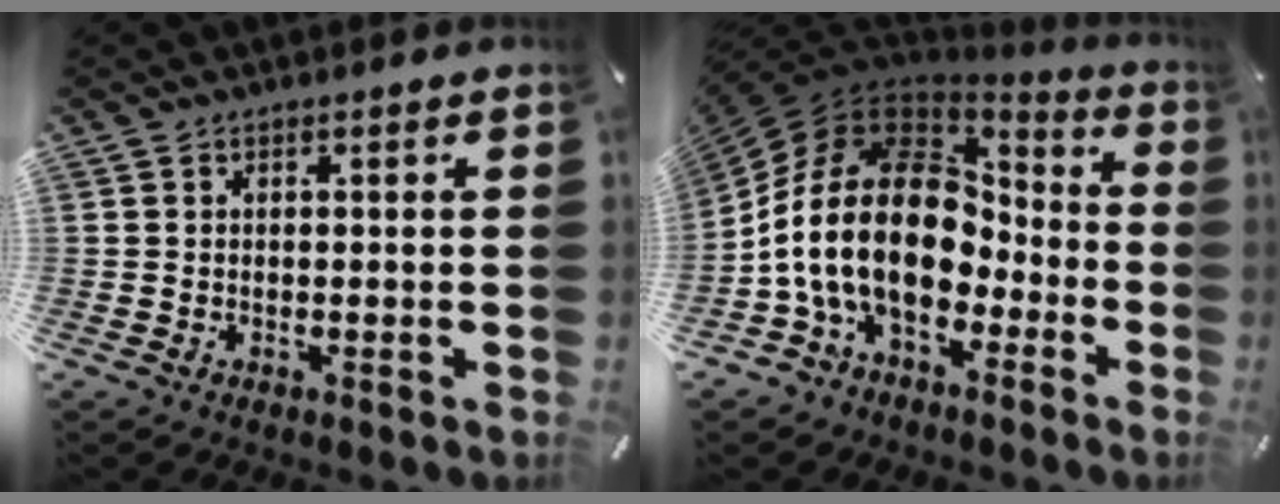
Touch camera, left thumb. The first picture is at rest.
{"total": 22.8, "force": [-1.9, 15.3, 16.8], "torque": [-0.344, 0.016, -0.027]}